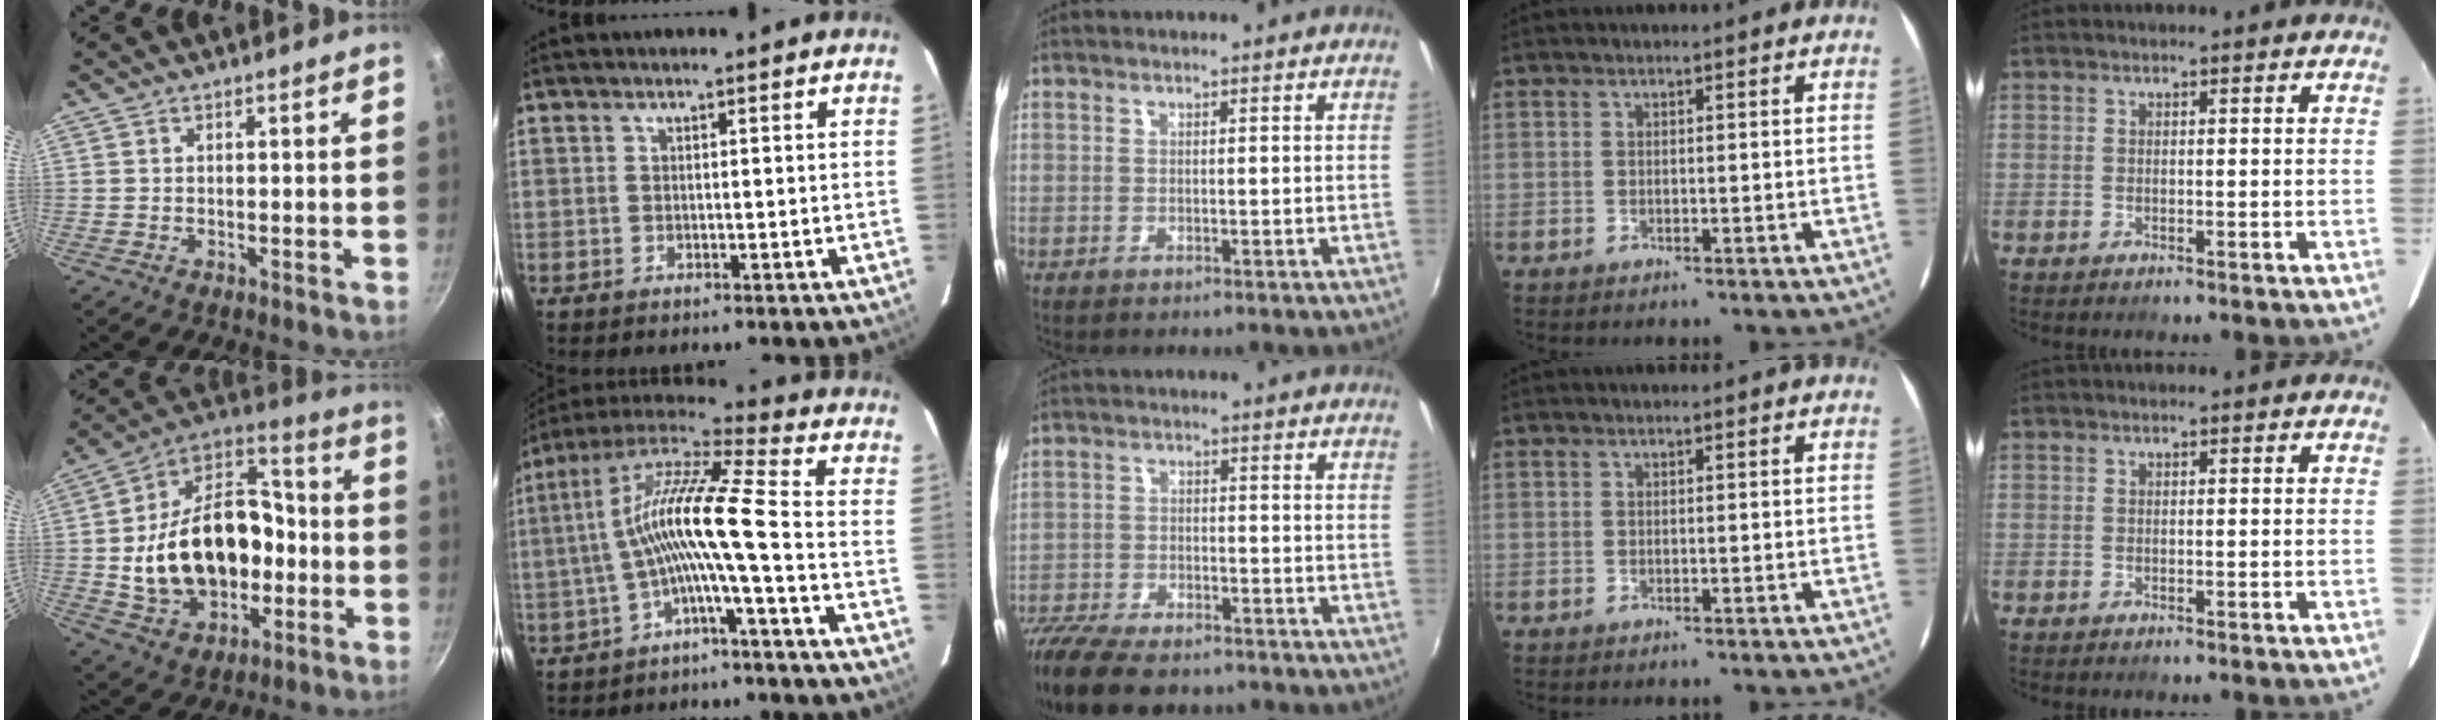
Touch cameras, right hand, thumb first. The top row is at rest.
{"thumb": {"total": 24.1, "force": [-3.2, 16.8, 17.0], "torque": [-0.271, 0.062, -0.046]}, "index": {"total": 13.5, "force": [-3.1, 0.1, 13.1], "torque": [-0.252, 0.014, -0.065]}, "middle": {"total": 15.6, "force": [-12.6, 5.4, 7.5], "torque": [-0.177, -0.037, -0.215]}}